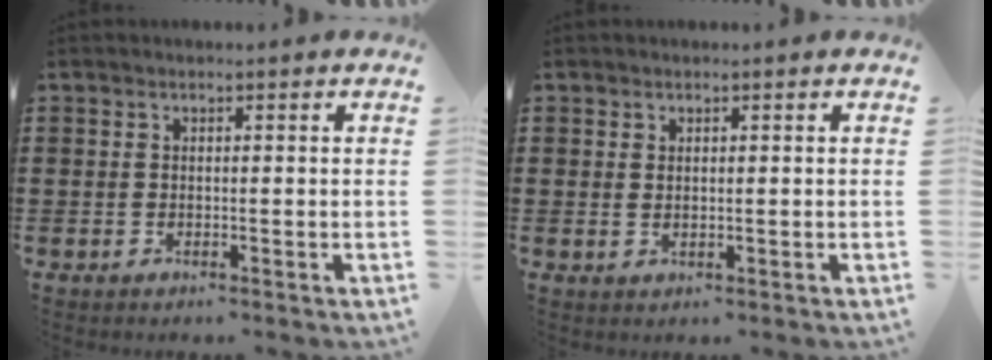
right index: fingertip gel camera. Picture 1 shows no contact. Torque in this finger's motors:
{"motor_torque": [0.06, 2.08, -0.10, -0.01]}